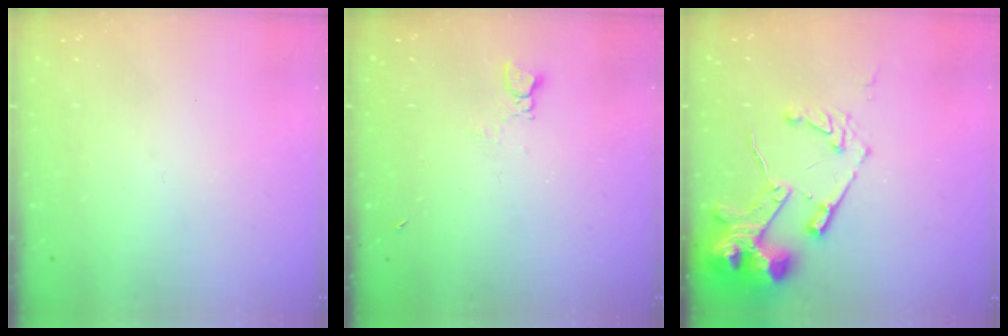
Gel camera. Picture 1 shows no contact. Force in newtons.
{"total": 0.9, "press": 0.9, "slide": 0.1}
{"total": 16.6, "press": 16.4, "slide": 2.0}